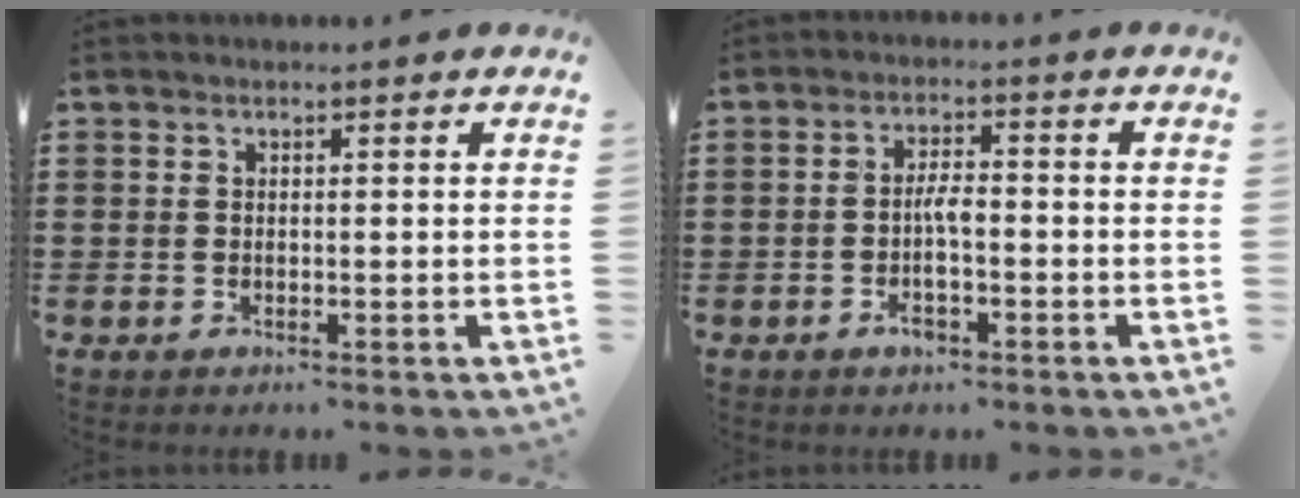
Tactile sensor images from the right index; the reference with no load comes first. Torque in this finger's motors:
{"motor_torque": [1.25, 0.89, 0.40, 0.11]}